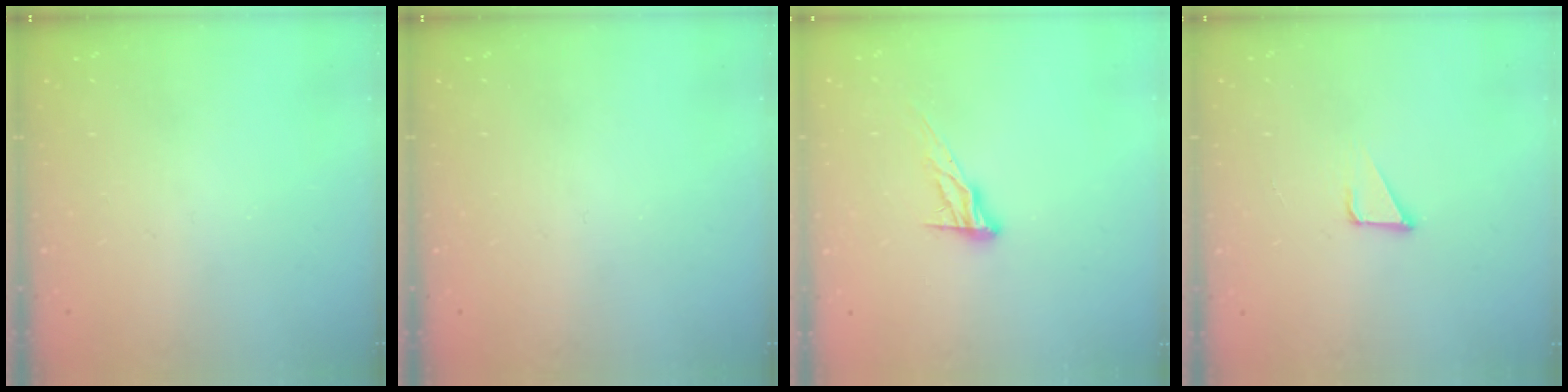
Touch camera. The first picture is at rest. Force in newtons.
{"total": 0.0}
{"total": 8.2, "press": 8.2, "slide": 0.2}
{"total": 2.2, "press": 2.2, "slide": 0.2}